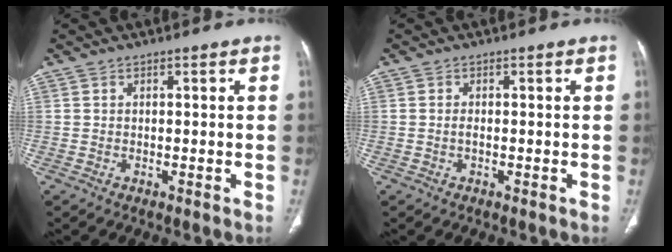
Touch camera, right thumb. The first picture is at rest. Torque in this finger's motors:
{"motor_torque": [-0.14, 0.08, -0.20, -0.08, 0.01]}